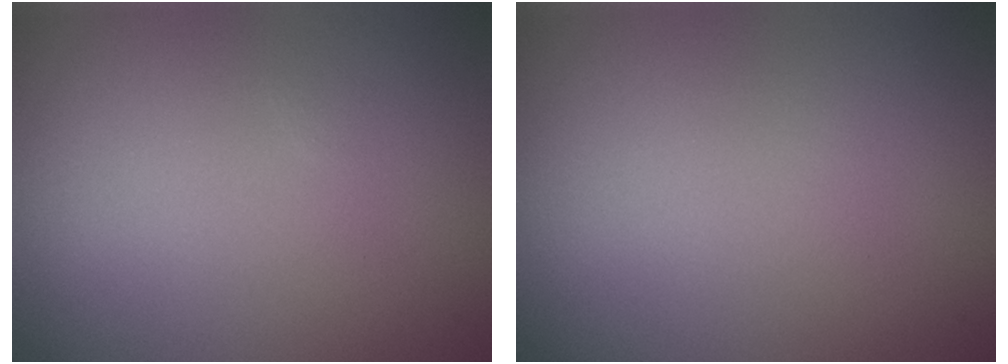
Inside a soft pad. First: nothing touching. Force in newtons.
{"total": 0.0}